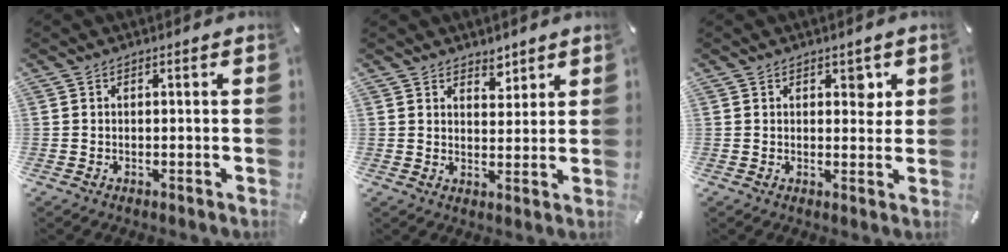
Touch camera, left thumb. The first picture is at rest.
{"total": 3.9, "force": [3.2, 2.3, 0.2], "torque": [0.011, -0.018, 0.056]}
{"total": 3.4, "force": [1.5, 2.1, 2.2], "torque": [-0.007, -0.011, 0.016]}